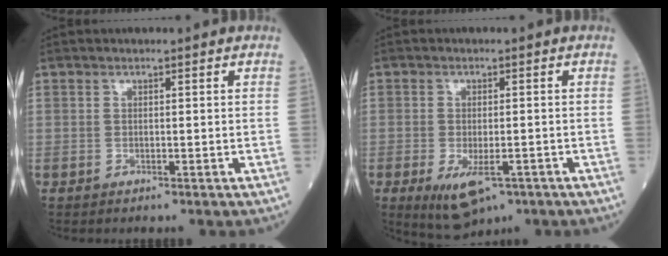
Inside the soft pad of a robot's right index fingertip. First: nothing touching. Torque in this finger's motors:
{"motor_torque": [0.17, -0.17, 0.10, 0.02]}